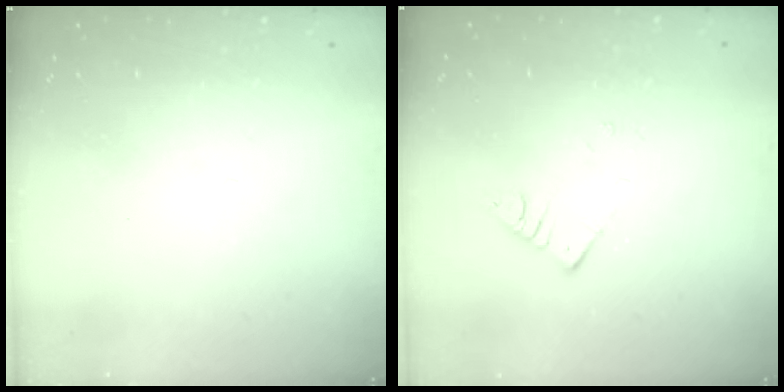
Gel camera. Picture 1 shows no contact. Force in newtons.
{"total": 2.5, "press": 2.5, "slide": 0.3}